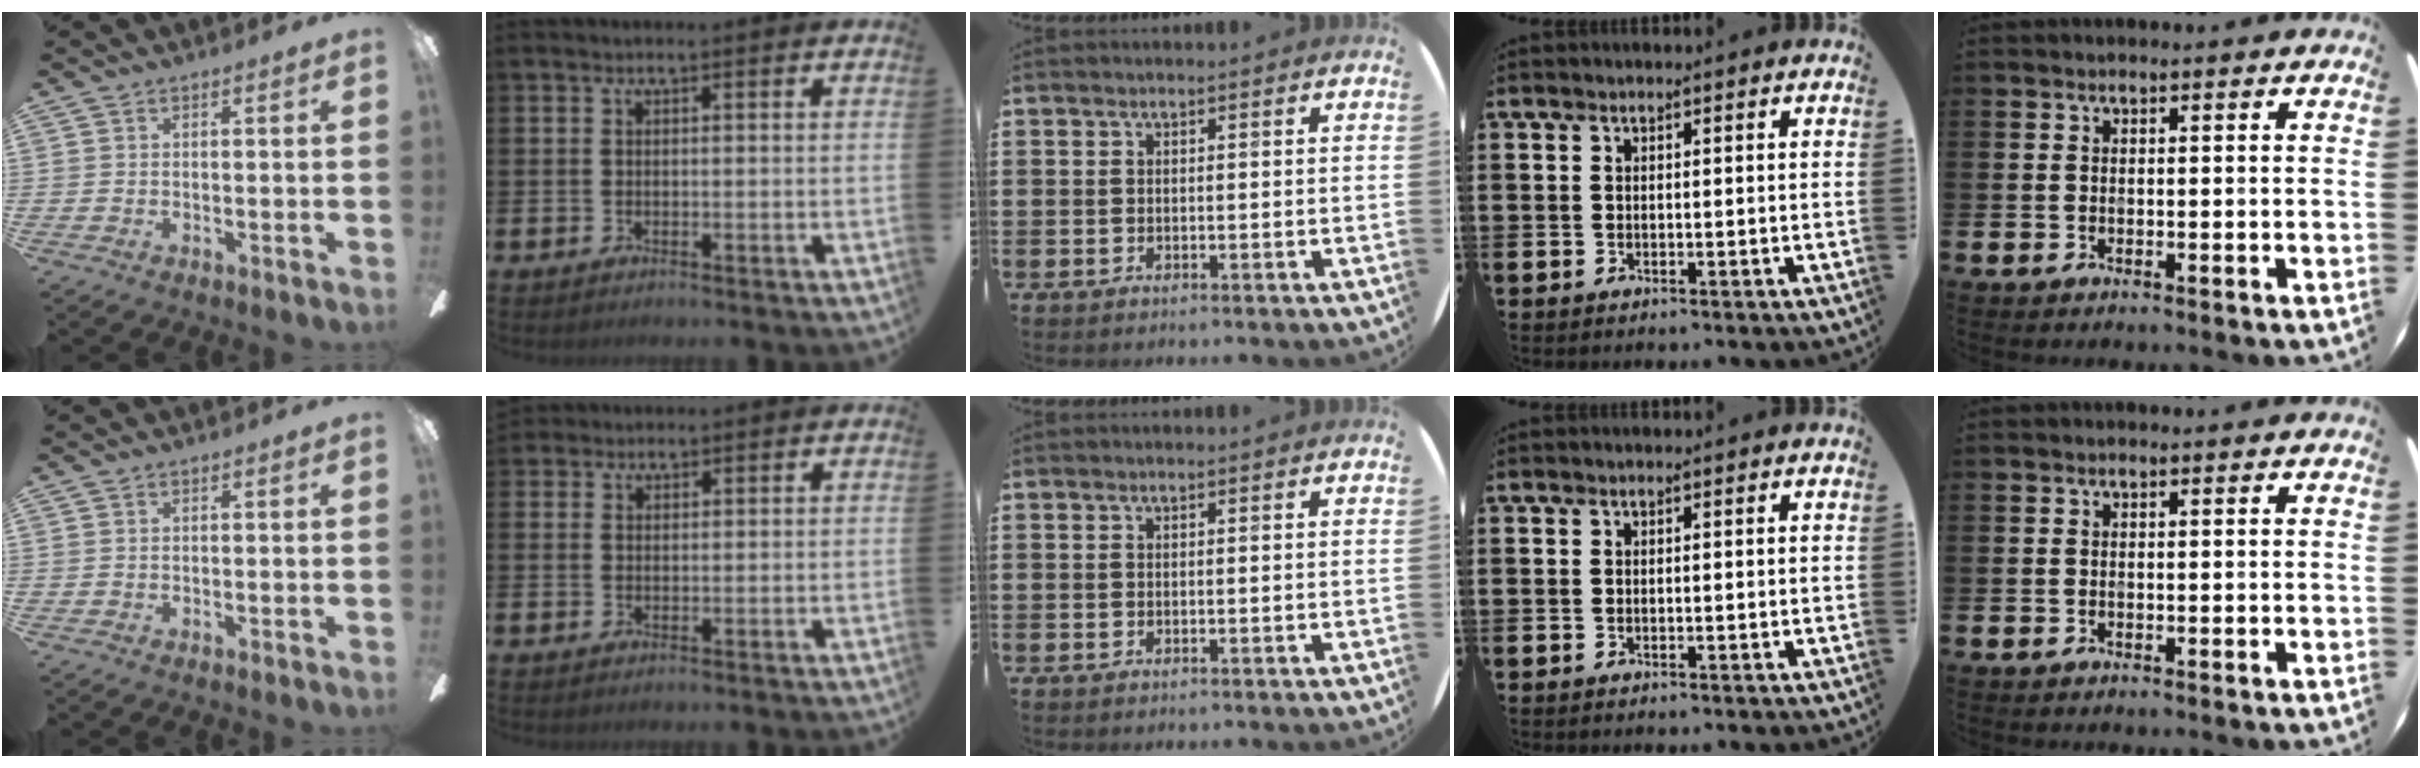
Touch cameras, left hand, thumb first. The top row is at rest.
{"index": {"total": 1.9, "force": [1.7, 0.8, 0.0], "torque": [0.003, -0.001, 0.032]}}